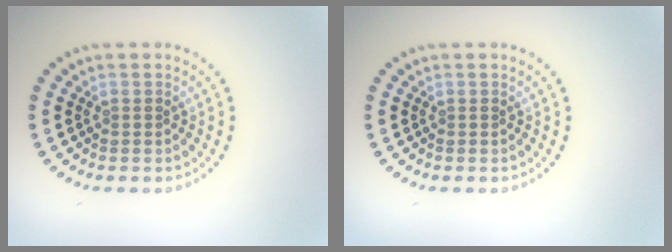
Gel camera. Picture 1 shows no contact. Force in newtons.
{"total": 0.0}